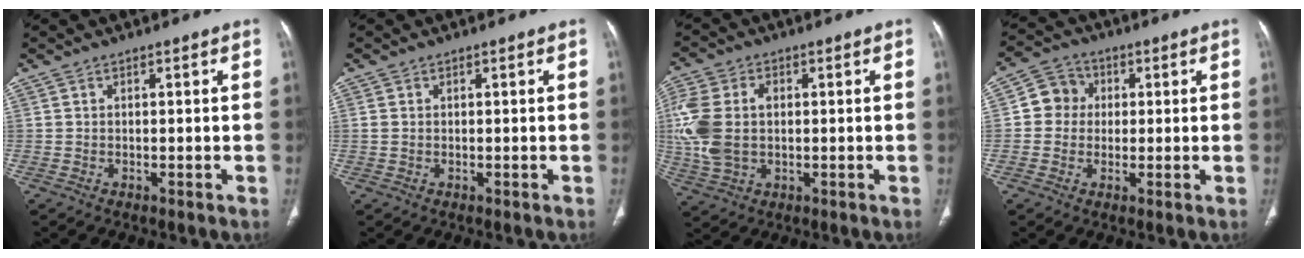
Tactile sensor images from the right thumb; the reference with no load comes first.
{"total": 0.9, "force": [0.1, 0.7, 0.6], "torque": [-0.019, 0.002, 0.005]}
{"total": 12.5, "force": [0.7, 8.6, 9.1], "torque": [-0.216, 0.011, 0.019]}
{"total": 6.3, "force": [0.5, 5.9, 2.3], "torque": [-0.016, 0.013, -0.002]}